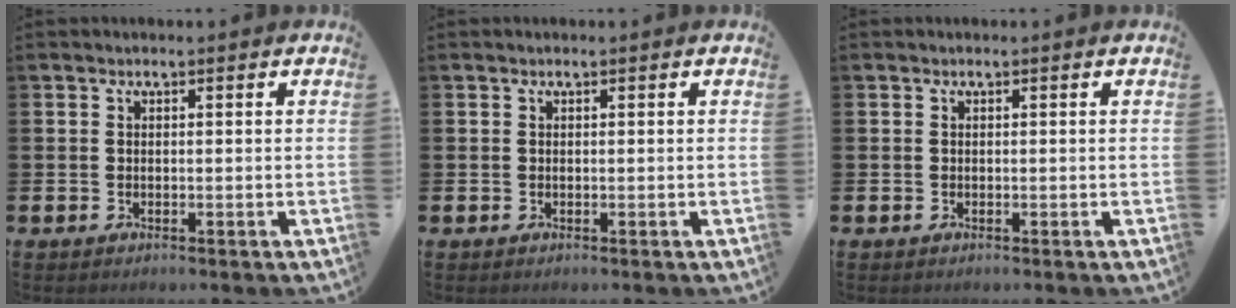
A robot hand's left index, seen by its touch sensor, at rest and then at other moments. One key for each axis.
{"total": 0.0}
{"total": 0.0}